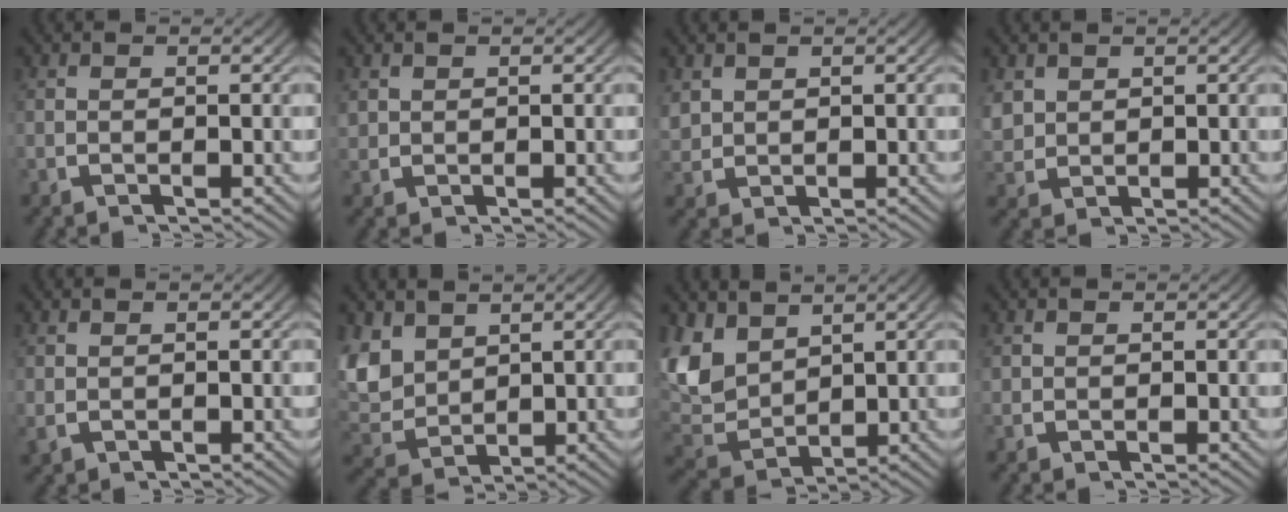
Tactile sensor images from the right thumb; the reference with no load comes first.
{"total": 1.3, "force": [0.6, 1.1, 0.4], "torque": [-0.015, -0.004, 0.018]}
{"total": 2.1, "force": [0.9, 1.7, 0.8], "torque": [-0.025, -0.005, 0.029]}
{"total": 2.9, "force": [0.8, 2.5, 1.2], "torque": [-0.040, -0.012, 0.032]}
{"total": 0.6, "force": [0.0, 0.5, 0.3], "torque": [-0.012, -0.004, 0.008]}
{"total": 6.7, "force": [0.8, 5.3, 4.1], "torque": [-0.129, -0.030, 0.038]}
{"total": 7.5, "force": [0.8, 5.7, 4.9], "torque": [-0.151, -0.030, 0.036]}
{"total": 0.8, "force": [0.4, 0.7, 0.2], "torque": [-0.006, -0.003, 0.010]}